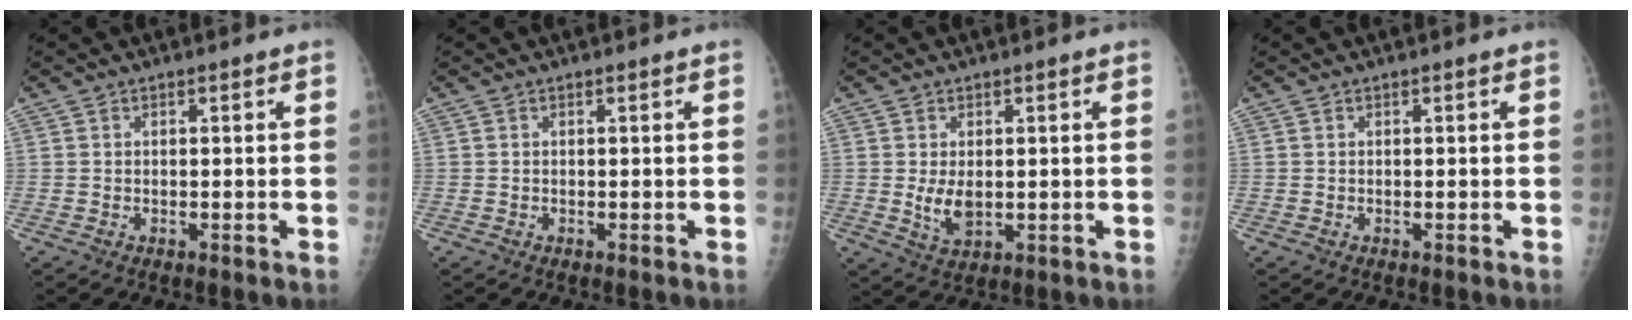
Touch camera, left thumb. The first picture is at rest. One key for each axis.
{"total": 0.0}
{"total": 4.6, "fx": 0.1, "fy": 2.7, "fz": 3.7, "tx": -0.063, "ty": -0.012, "tz": 0.009}
{"total": 0.0}